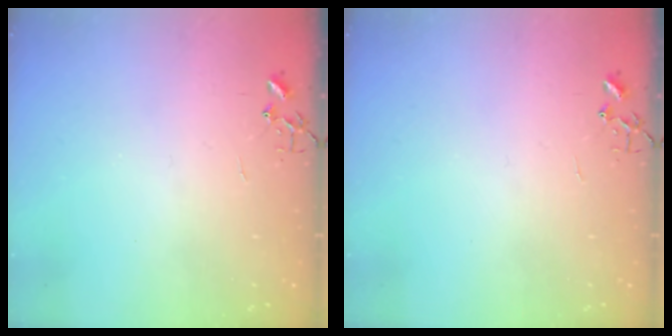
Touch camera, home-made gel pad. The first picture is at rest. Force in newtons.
{"total": 0.0}